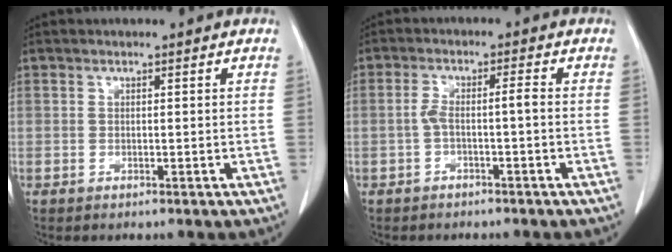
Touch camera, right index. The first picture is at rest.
{"total": 3.1, "force": [-1.0, 0.3, 2.9], "torque": [-0.057, 0.015, -0.017]}